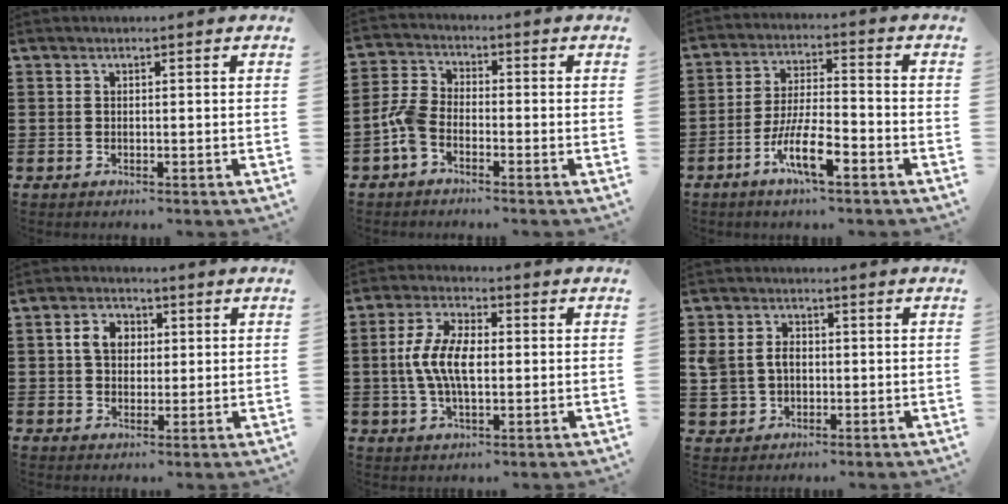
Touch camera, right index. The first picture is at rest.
{"total": 4.9, "force": [-2.7, 2.7, 3.1], "torque": [-0.092, 0.001, -0.060]}
{"total": 8.9, "force": [-4.5, 2.4, 7.3], "torque": [-0.157, -0.005, -0.088]}
{"total": 4.7, "force": [0.8, 3.5, 2.9], "torque": [-0.069, 0.016, 0.010]}
{"total": 7.8, "force": [-0.3, 3.7, 6.8], "torque": [-0.153, 0.001, -0.013]}
{"total": 4.8, "force": [0.2, 4.0, 2.6], "torque": [-0.075, 0.009, -0.002]}